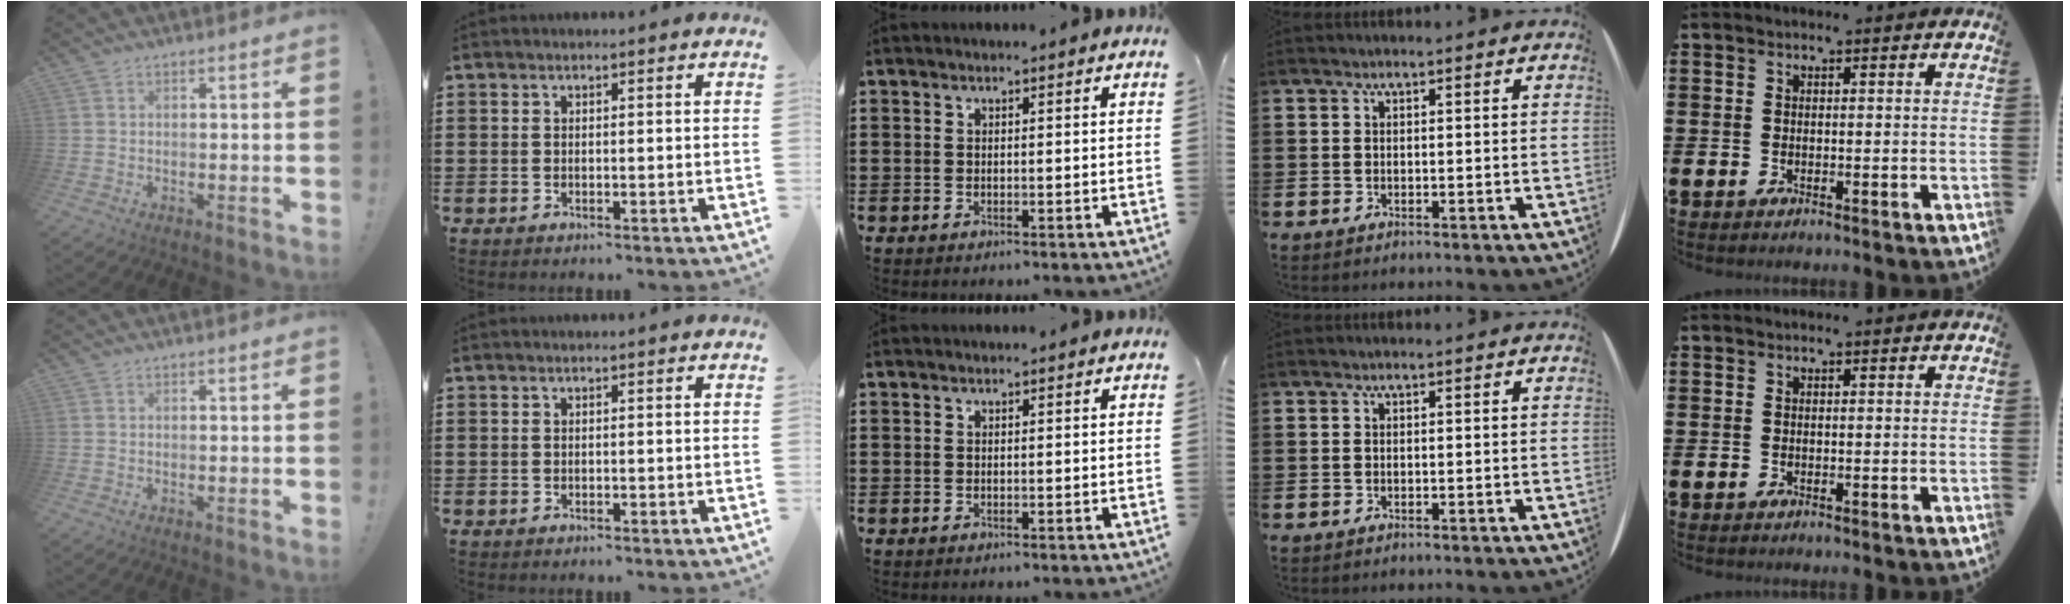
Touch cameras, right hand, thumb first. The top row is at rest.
{}